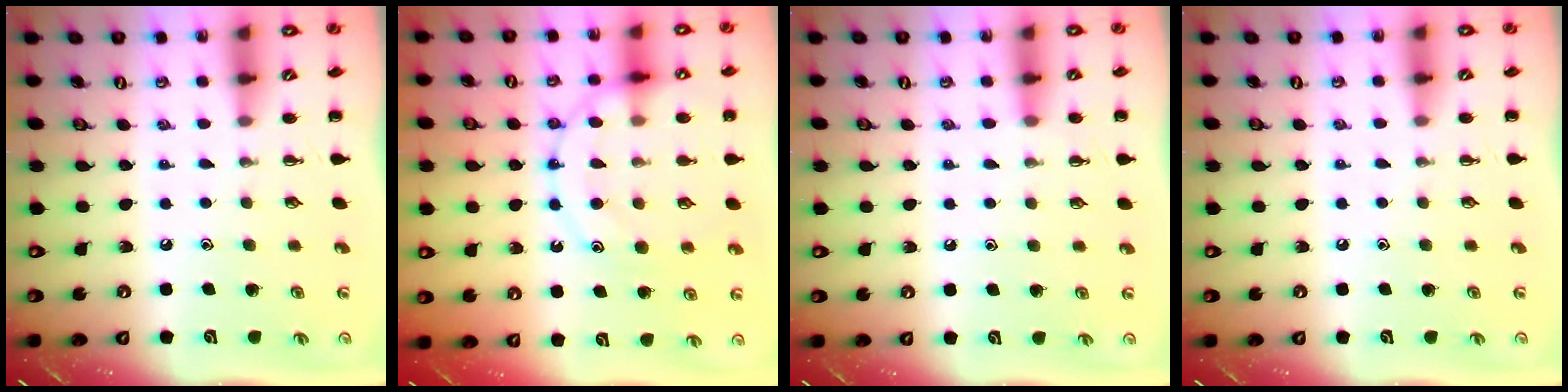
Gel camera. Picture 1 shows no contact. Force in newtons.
{"total": 13.5, "press": 13.4, "slide": 0.9}
{"total": 6.9, "press": 6.6, "slide": 2.0}
{"total": 3.6, "press": 3.3, "slide": 1.3}